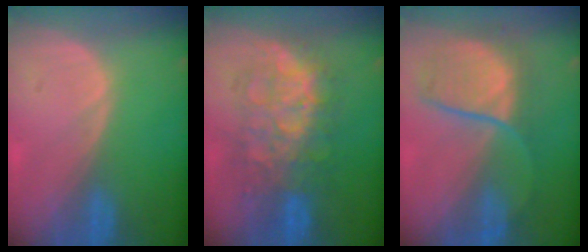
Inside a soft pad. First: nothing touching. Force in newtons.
{"total": 9.4, "press": 9.3, "slide": 0.6}
{"total": 7.9, "press": 7.8, "slide": 1.3}